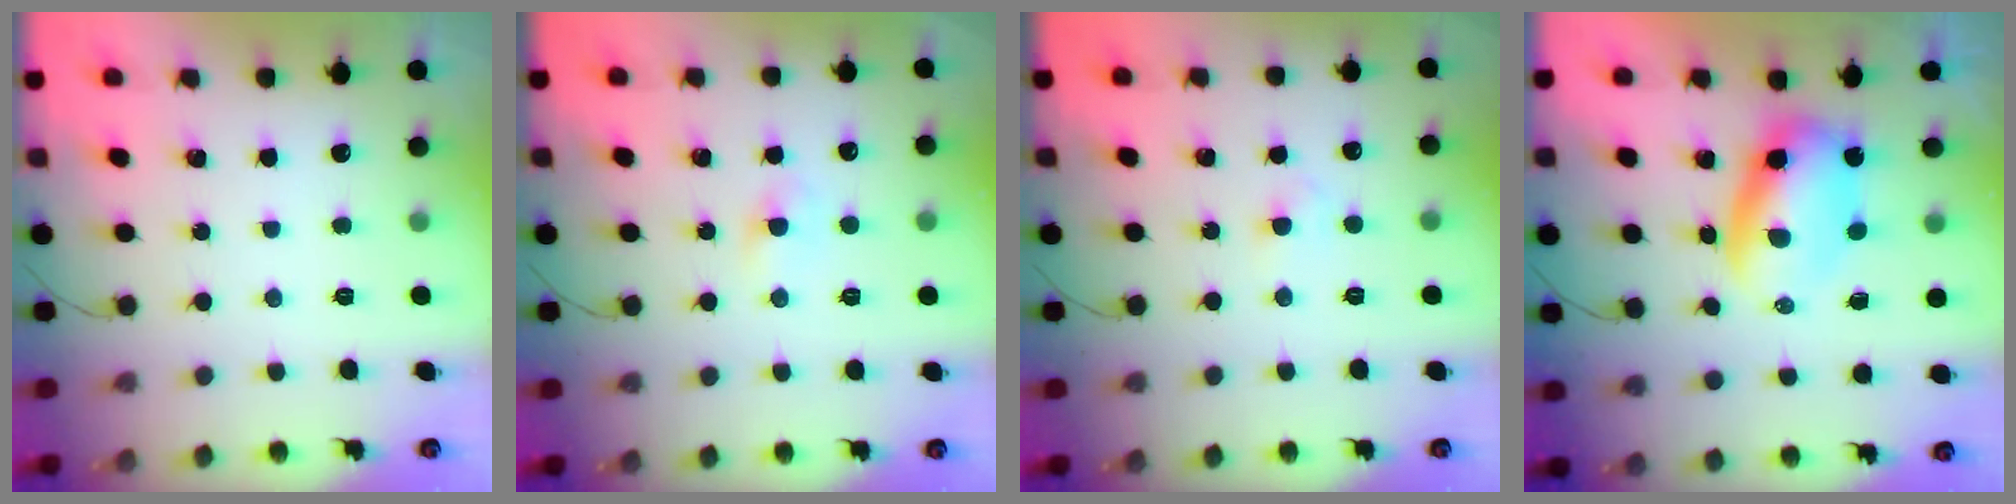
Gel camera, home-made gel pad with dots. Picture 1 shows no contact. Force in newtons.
{"total": 2.2, "press": 1.9, "slide": 1.1}
{"total": 2.4, "press": 2.3, "slide": 0.9}
{"total": 7.4, "press": 7.2, "slide": 1.6}